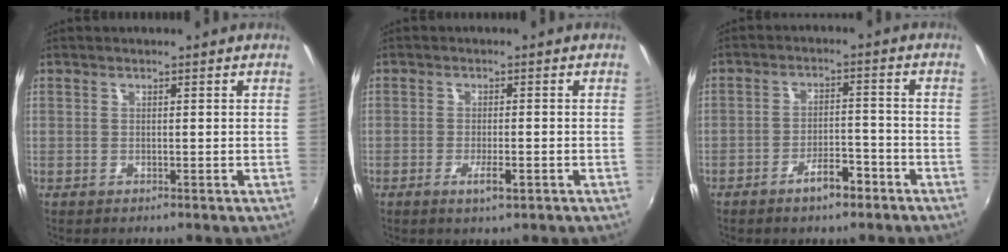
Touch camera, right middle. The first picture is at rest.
{"total": 3.2, "force": [-1.6, 0.7, 2.6], "torque": [-0.051, -0.008, -0.028]}
{"total": 5.6, "force": [-3.9, 2.1, 3.4], "torque": [-0.064, 0.003, -0.054]}